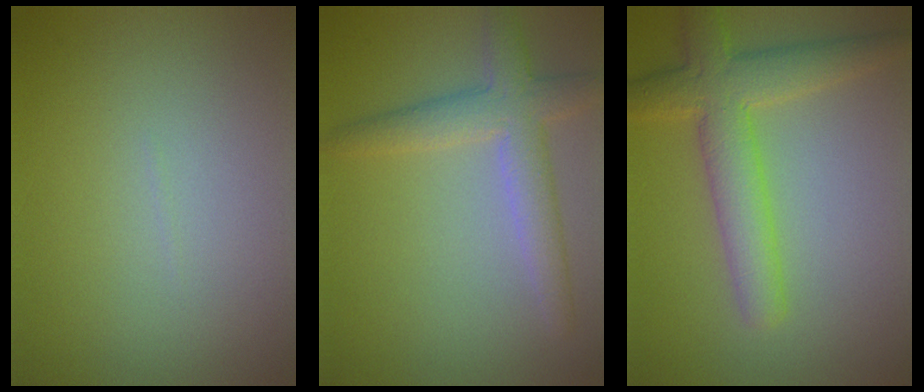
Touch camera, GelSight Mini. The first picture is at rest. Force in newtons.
{"total": 4.0, "press": 4.0, "slide": 0.3}
{"total": 5.3, "press": 5.3, "slide": 0.2}